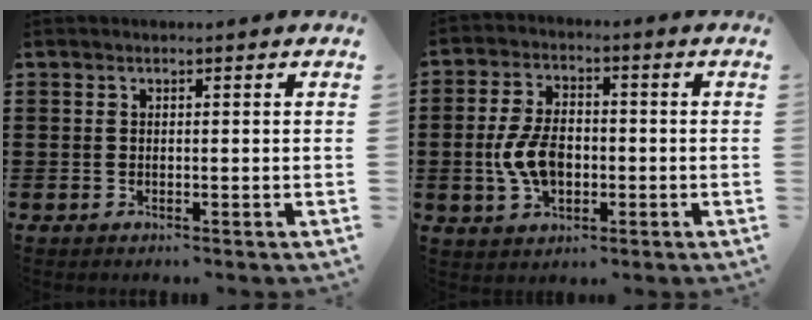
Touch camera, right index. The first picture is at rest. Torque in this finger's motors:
{"motor_torque": [1.10, 1.04, 0.85, 0.21]}